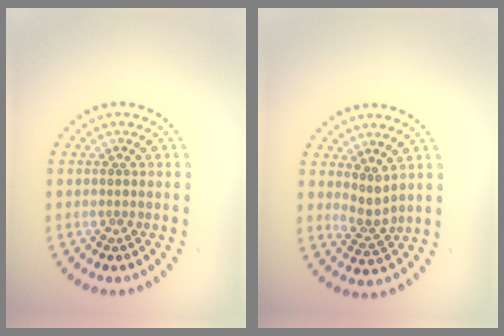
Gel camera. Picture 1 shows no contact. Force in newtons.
{"total": 1.9, "press": 1.5, "slide": 1.2}